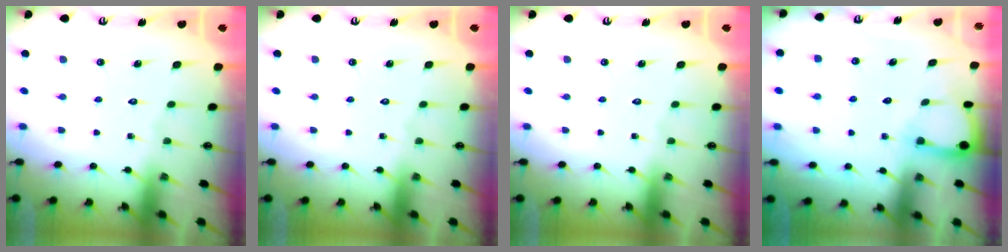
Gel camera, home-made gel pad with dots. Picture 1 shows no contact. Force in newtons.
{"total": 0.0}
{"total": 0.0}
{"total": 4.3, "press": 4.3, "slide": 0.4}